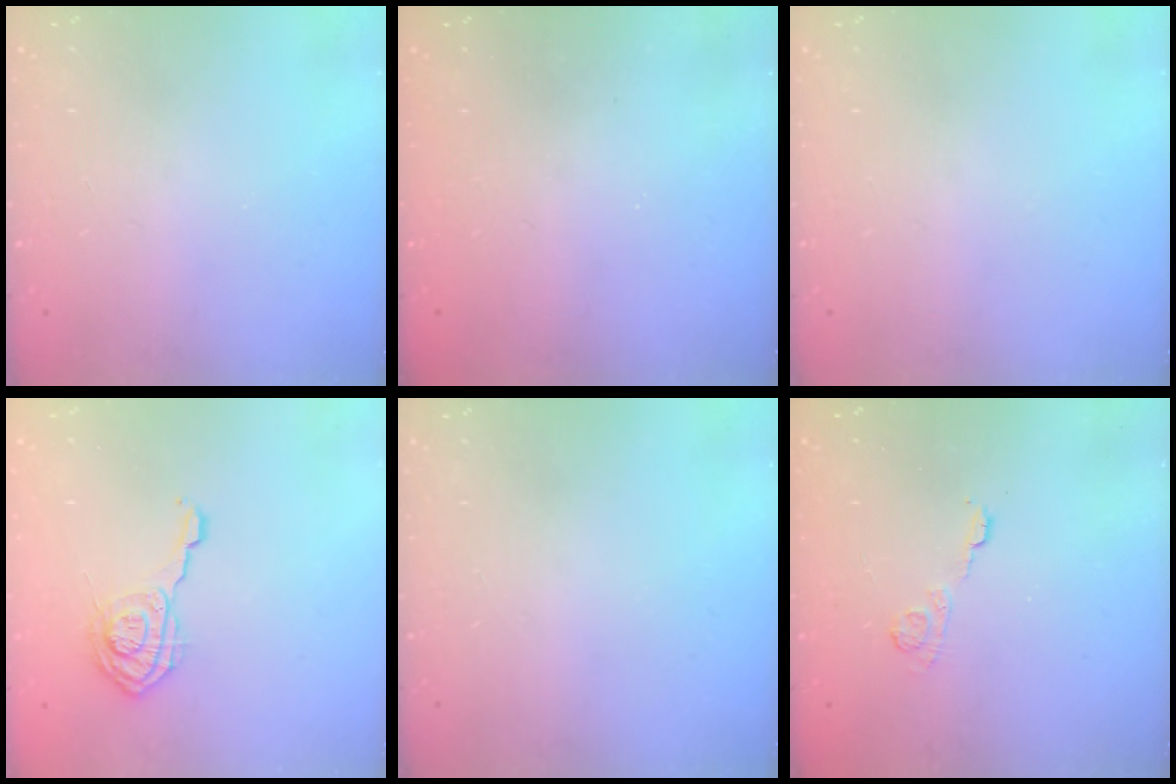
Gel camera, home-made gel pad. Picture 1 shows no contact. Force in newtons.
{"total": 2.3, "press": 2.2, "slide": 0.7}
{"total": 0.0}
{"total": 9.2, "press": 9.1, "slide": 0.6}
{"total": 0.0}
{"total": 3.9, "press": 3.7, "slide": 1.3}